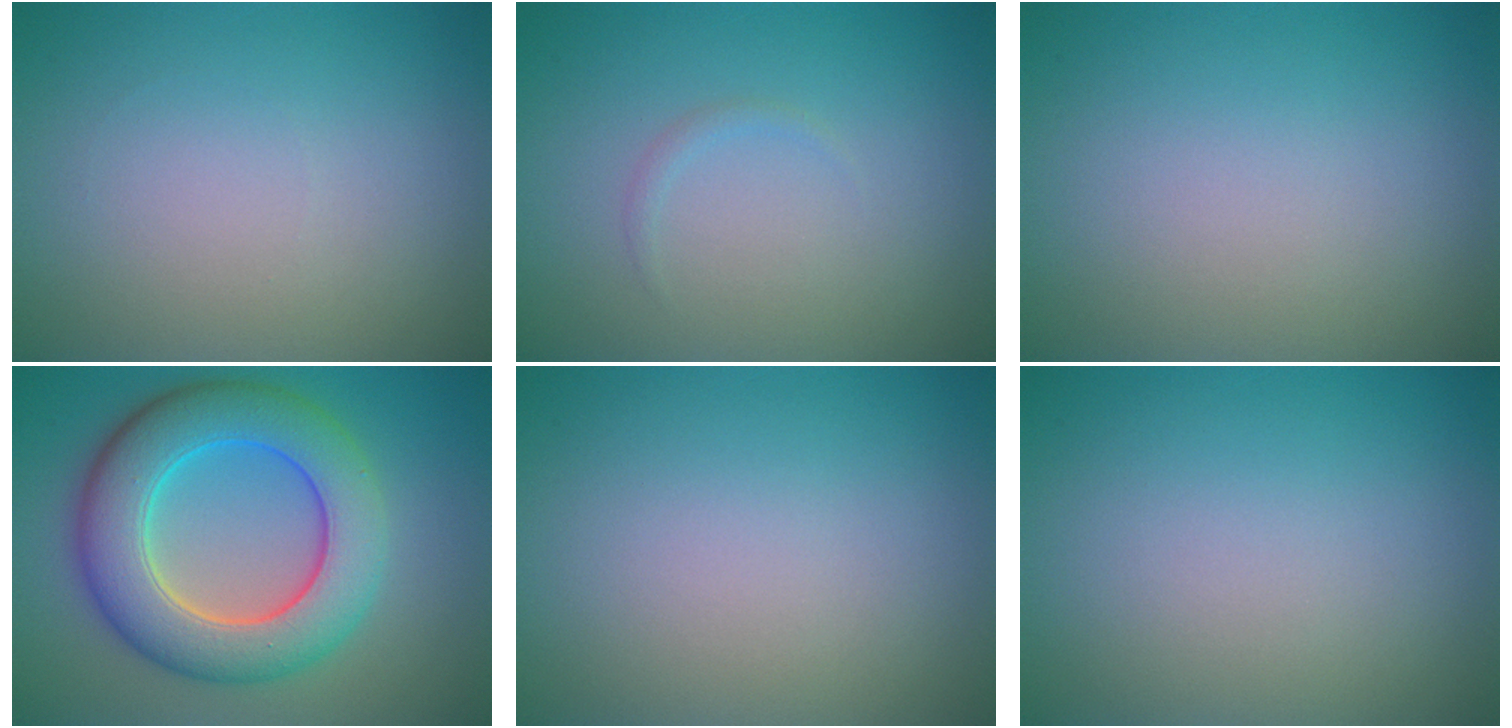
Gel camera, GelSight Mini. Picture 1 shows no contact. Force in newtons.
{"total": 0.5, "press": 0.5, "slide": 0.0}
{"total": 0.0}
{"total": 9.3, "press": 9.3, "slide": 0.3}
{"total": 0.0}
{"total": 0.0}